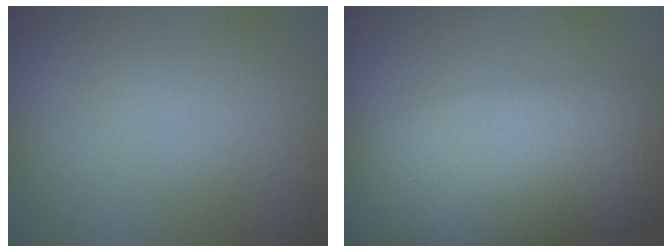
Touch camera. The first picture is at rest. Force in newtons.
{"total": 11.6, "press": 11.6, "slide": 0.2}